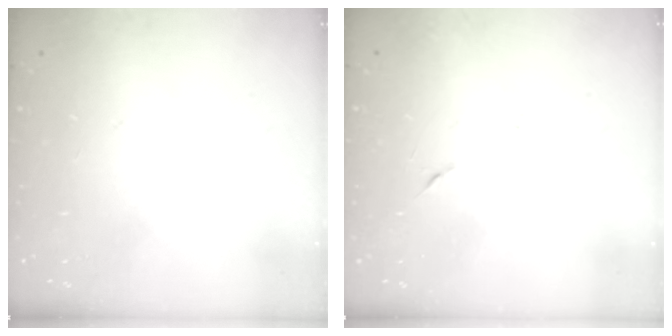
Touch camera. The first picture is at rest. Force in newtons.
{"total": 6.1, "press": 6.1, "slide": 0.6}